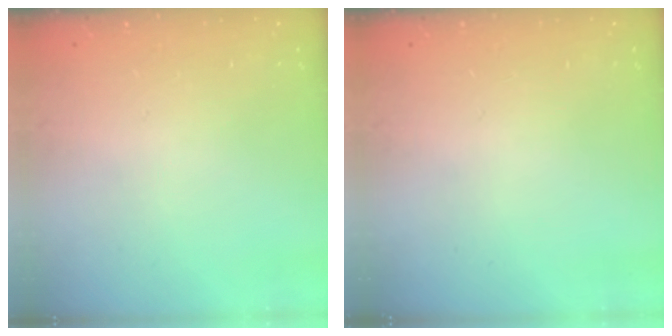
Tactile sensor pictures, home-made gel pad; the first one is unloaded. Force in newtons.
{"total": 0.0}